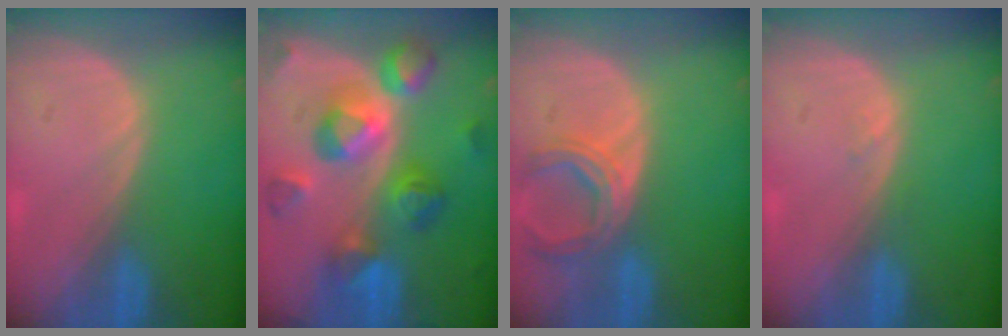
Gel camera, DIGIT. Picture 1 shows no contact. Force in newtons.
{"total": 11.3, "press": 11.2, "slide": 1.0}
{"total": 6.2, "press": 5.7, "slide": 2.5}
{"total": 0.7, "press": 0.6, "slide": 0.3}